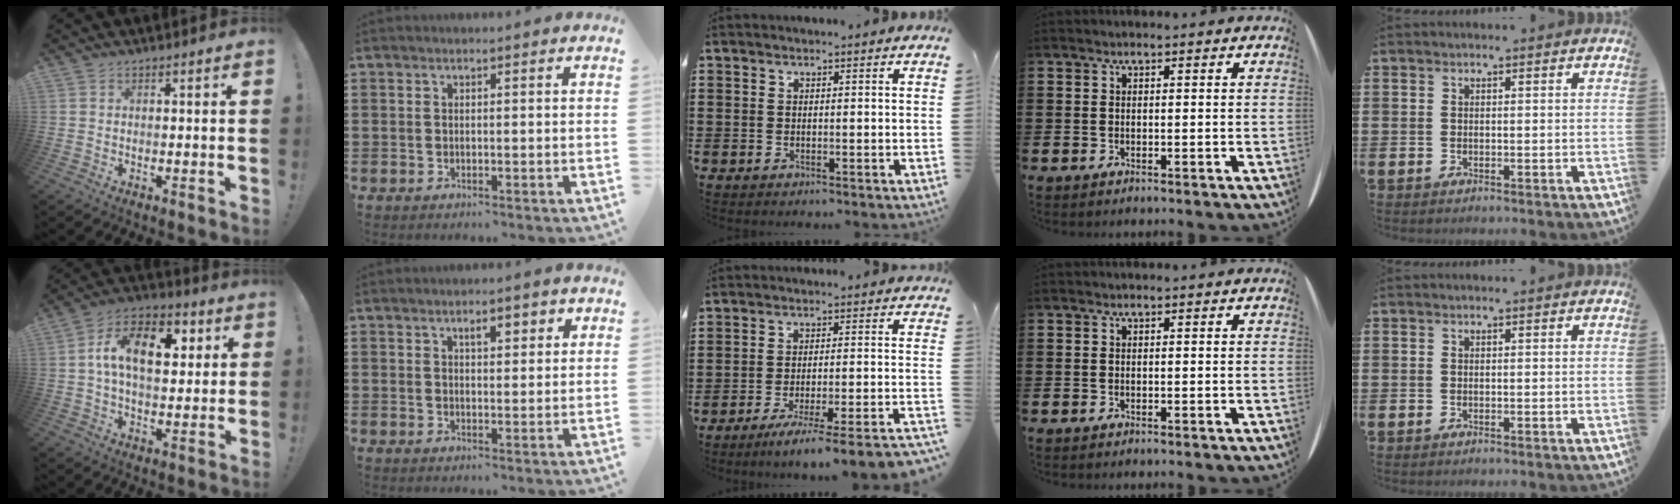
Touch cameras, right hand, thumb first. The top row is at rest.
{"thumb": {"total": 15.6, "force": [3.6, 9.3, 12.0], "torque": [-0.193, 0.007, 0.062]}, "index": {"total": 3.1, "force": [1.4, 1.3, 2.4], "torque": [-0.037, 0.001, 0.018]}, "middle": {"total": 5.9, "force": [-5.1, -0.9, 2.9], "torque": [-0.042, -0.020, -0.098]}}